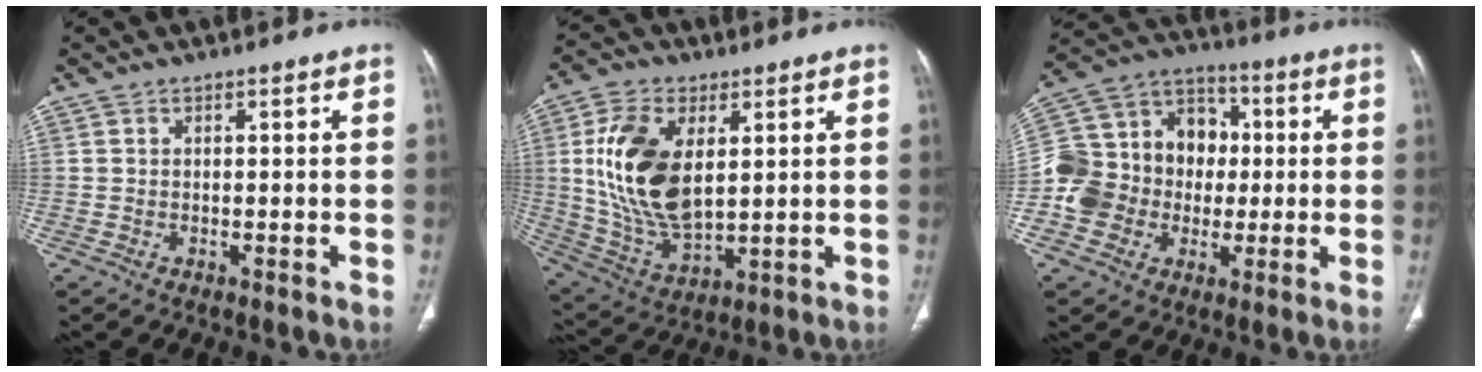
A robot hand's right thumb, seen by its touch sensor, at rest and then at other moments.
{"total": 17.6, "force": [3.5, 9.7, 14.2], "torque": [-0.273, -0.017, 0.076]}
{"total": 18.2, "force": [-1.6, 15.5, 9.3], "torque": [-0.147, 0.046, -0.030]}